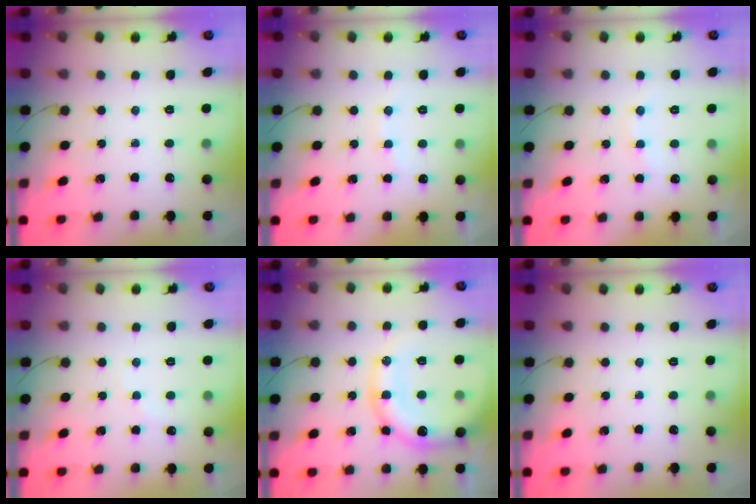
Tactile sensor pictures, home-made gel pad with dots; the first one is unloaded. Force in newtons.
{"total": 7.7, "press": 7.6, "slide": 1.2}
{"total": 7.7, "press": 7.6, "slide": 1.2}
{"total": 5.2, "press": 5.0, "slide": 1.4}
{"total": 18.2, "press": 17.9, "slide": 3.2}
{"total": 0.0}